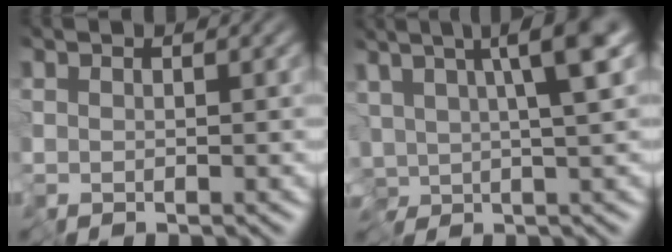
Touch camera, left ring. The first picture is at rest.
{"total": 7.5, "force": [2.6, 2.4, 6.6], "torque": [-0.111, 0.009, 0.043]}